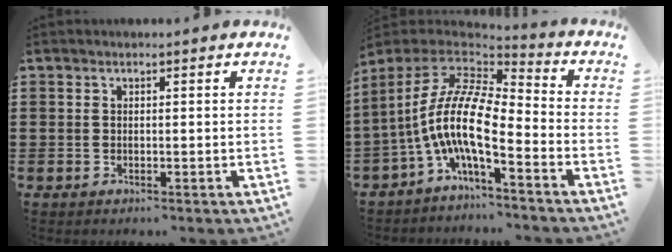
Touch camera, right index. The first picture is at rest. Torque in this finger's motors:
{"motor_torque": [2.14, 0.00, 1.05, 0.21]}